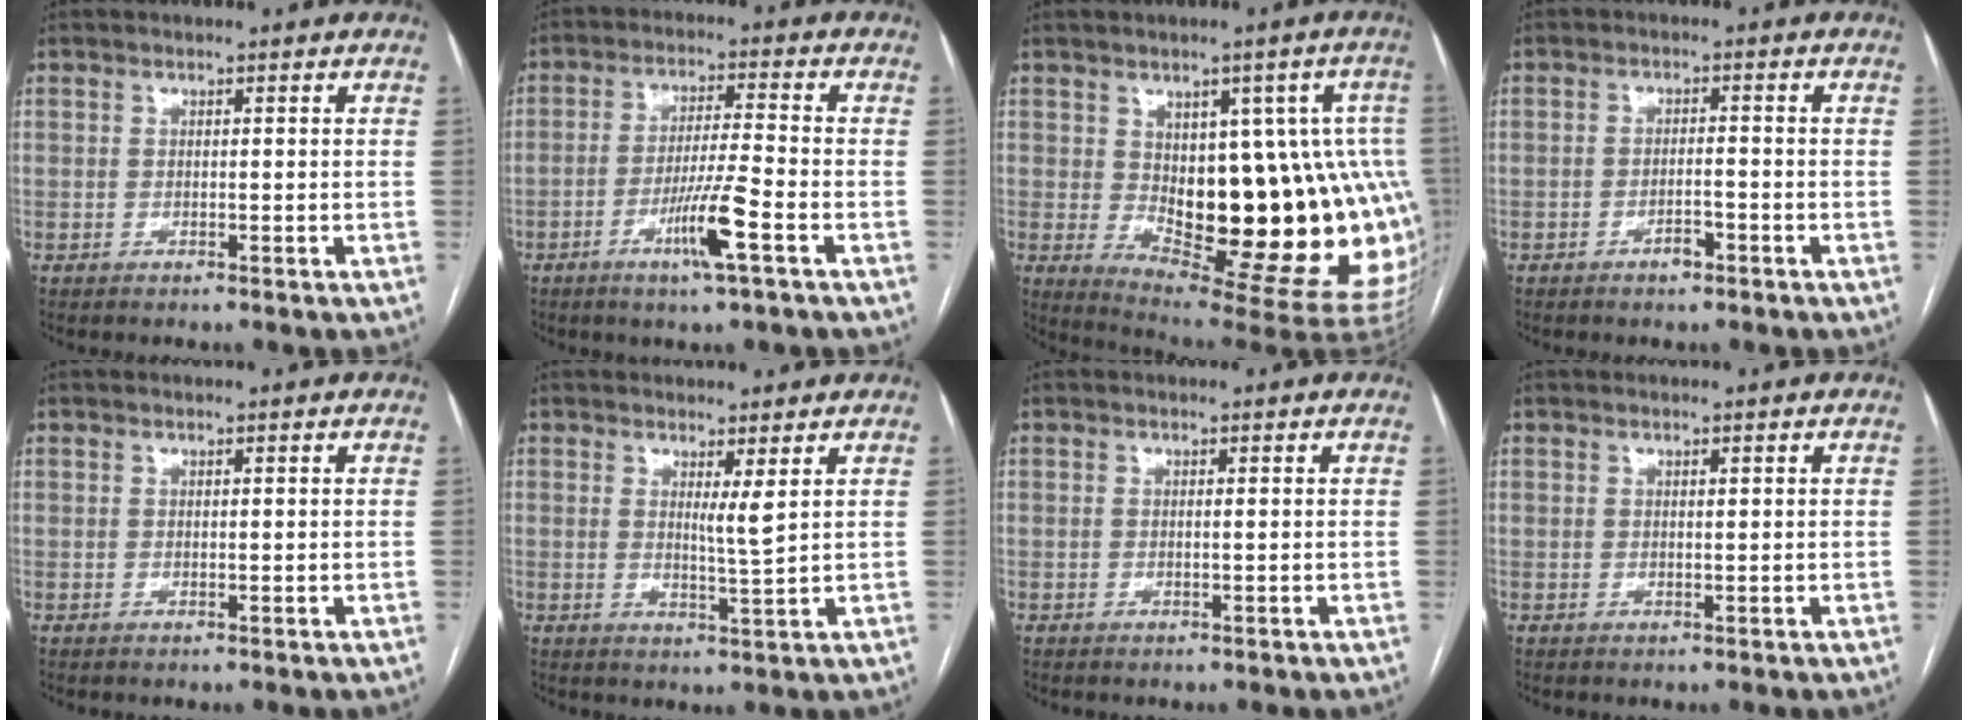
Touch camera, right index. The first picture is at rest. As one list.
[{"total": 7.7, "force": [-3.6, -0.4, 6.9], "torque": [-0.130, -0.007, -0.066]}, {"total": 20.5, "force": [-1.2, 7.5, 19.1], "torque": [-0.169, 0.022, 0.010]}, {"total": 2.5, "force": [-1.7, 0.8, 1.7], "torque": [-0.028, 0.002, -0.027]}, {"total": 0.0}, {"total": 2.7, "force": [1.2, -0.3, 2.4], "torque": [-0.045, -0.013, 0.023]}, {"total": 0.0}, {"total": 0.5, "force": [0.3, 0.1, 0.4], "torque": [-0.009, -0.002, 0.005]}]